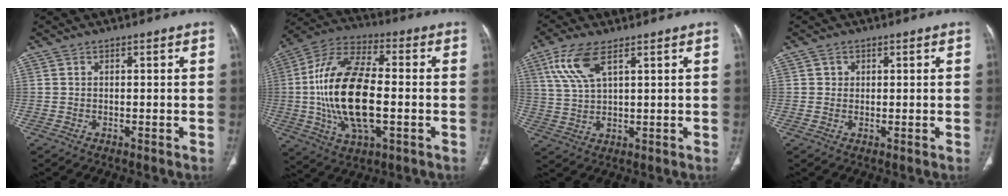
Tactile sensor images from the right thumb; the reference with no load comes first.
{"total": 21.0, "force": [-1.8, 9.9, 18.5], "torque": [-0.363, 0.016, -0.030]}
{"total": 8.6, "force": [4.3, 3.3, 6.7], "torque": [-0.150, -0.006, 0.094]}
{"total": 1.4, "force": [0.4, 1.3, 0.3], "torque": [0.006, 0.000, 0.005]}